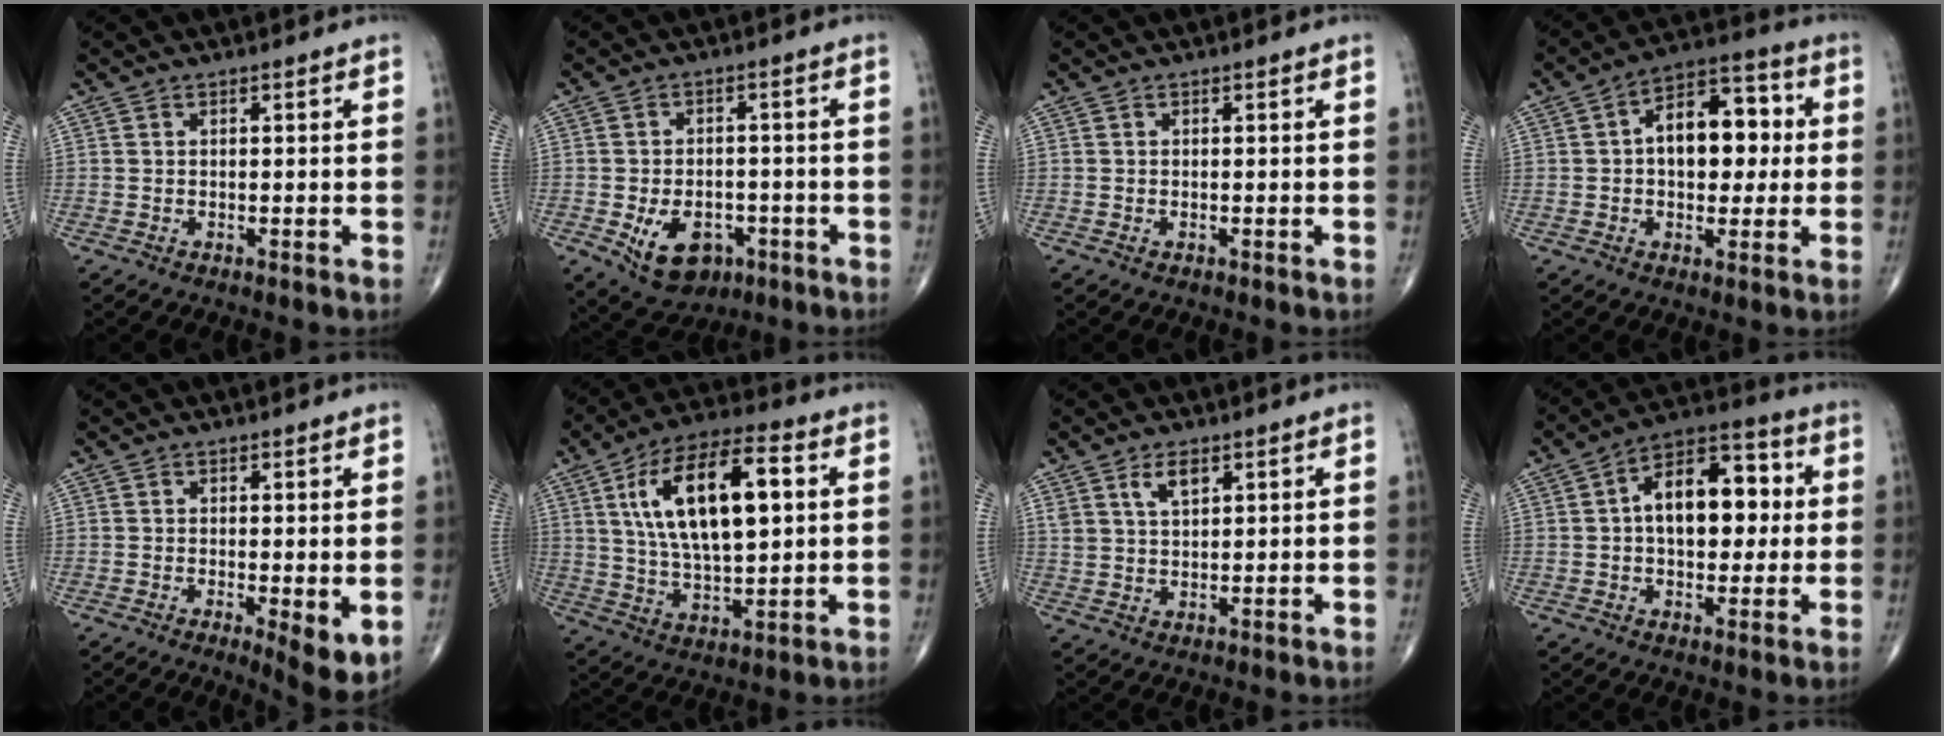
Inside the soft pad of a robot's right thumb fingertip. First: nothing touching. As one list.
[{"total": 10.0, "force": [-3.9, 6.7, 6.3], "torque": [-0.081, 0.013, -0.048]}, {"total": 0.0}, {"total": 13.4, "force": [1.3, 8.0, 10.6], "torque": [-0.122, 0.027, 0.012]}, {"total": 4.4, "force": [-0.6, 1.4, 4.1], "torque": [-0.059, -0.014, -0.011]}, {"total": 19.3, "force": [4.9, 8.2, 16.8], "torque": [-0.283, 0.003, 0.085]}, {"total": 4.4, "force": [2.5, 2.1, 3.0], "torque": [-0.047, -0.014, 0.051]}, {"total": 15.0, "force": [1.7, 8.7, 12.1], "torque": [-0.154, 0.027, 0.019]}]